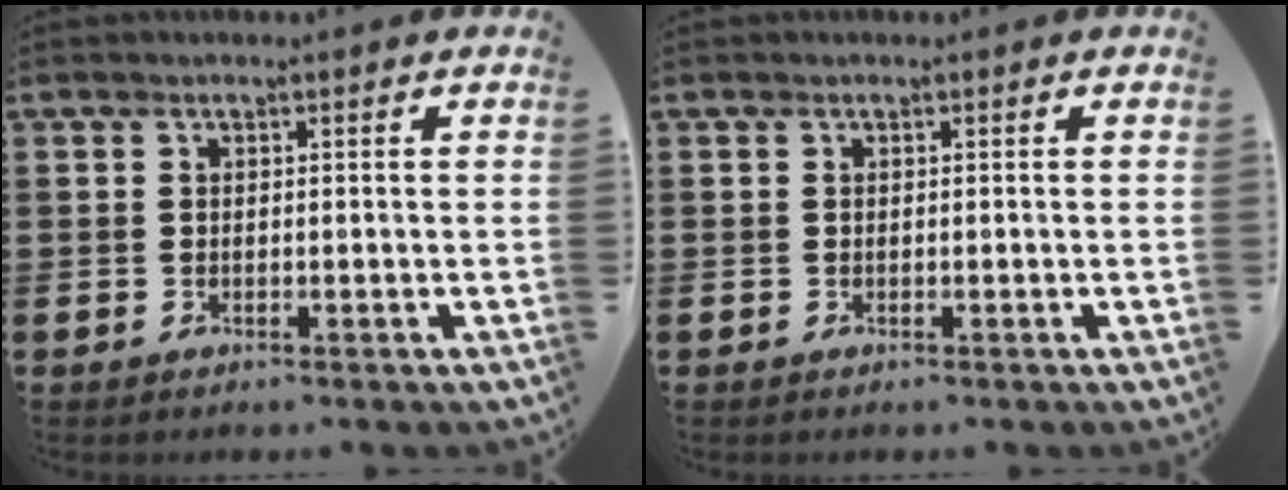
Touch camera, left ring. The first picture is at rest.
{"total": 0.0}